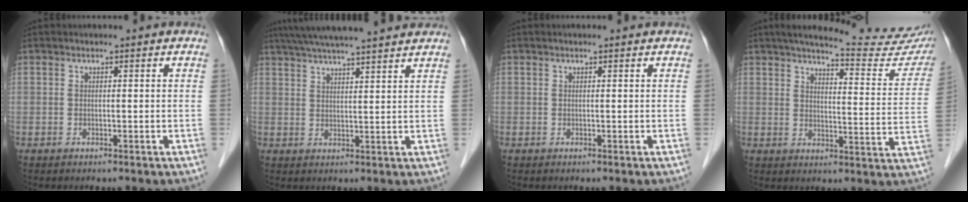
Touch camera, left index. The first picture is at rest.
{"total": 16.1, "force": [14.1, 0.6, 7.8], "torque": [-0.134, 0.040, 0.198]}
{"total": 0.6, "force": [0.6, 0.0, 0.2], "torque": [-0.011, 0.006, 0.007]}
{"total": 19.4, "force": [17.6, 1.8, 7.9], "torque": [-0.100, -0.049, 0.205]}